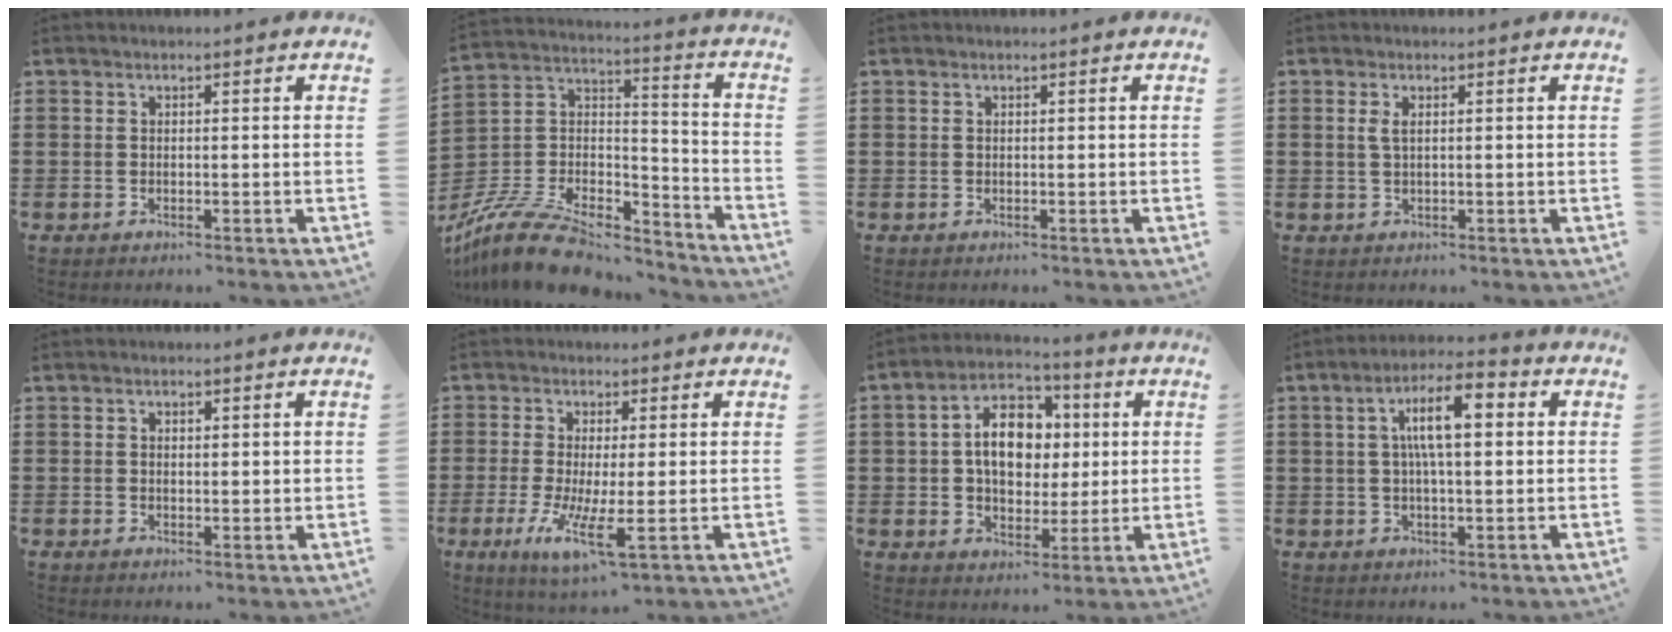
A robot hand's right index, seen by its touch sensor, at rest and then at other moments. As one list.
[{"total": 11.6, "force": [-9.6, 3.9, 5.2], "torque": [-0.112, 0.017, -0.187]}, {"total": 0.0}, {"total": 1.5, "force": [0.4, 0.4, 1.3], "torque": [-0.027, 0.004, 0.006]}, {"total": 0.9, "force": [0.4, 0.5, 0.6], "torque": [-0.012, 0.004, 0.008]}, {"total": 6.8, "force": [-1.7, 1.3, 6.4], "torque": [-0.132, -0.018, -0.029]}, {"total": 10.0, "force": [1.1, 6.9, 7.2], "torque": [-0.138, 0.015, 0.015]}, {"total": 8.9, "force": [1.7, 2.6, 8.3], "torque": [-0.168, 0.010, 0.023]}]